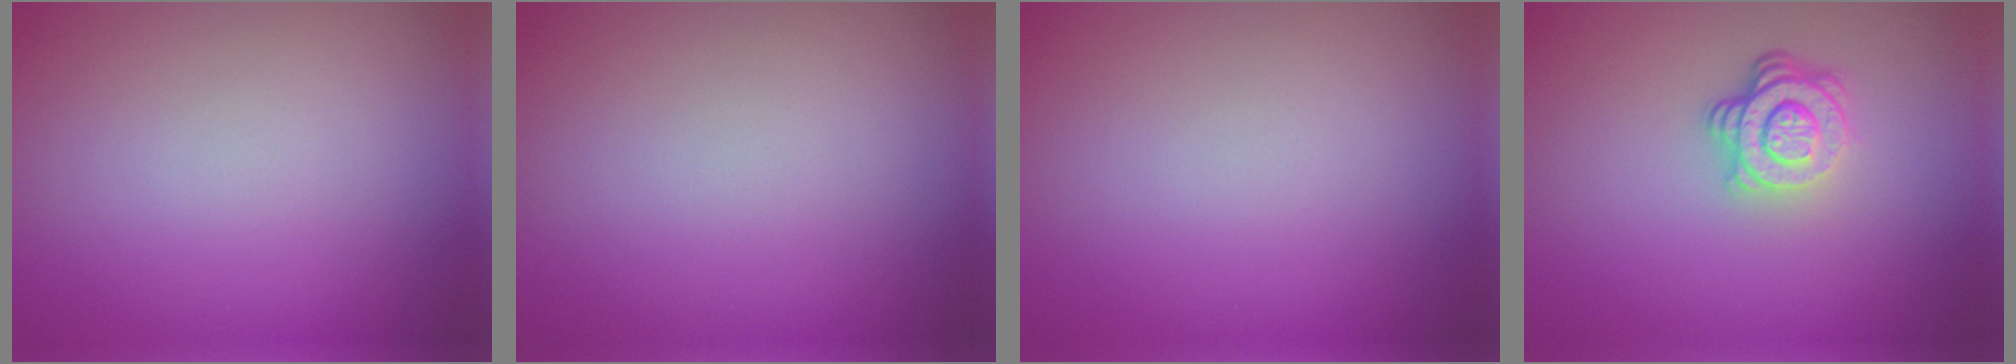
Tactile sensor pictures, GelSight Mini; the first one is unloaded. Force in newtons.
{"total": 0.0}
{"total": 0.0}
{"total": 3.8, "press": 2.7, "slide": 2.6}